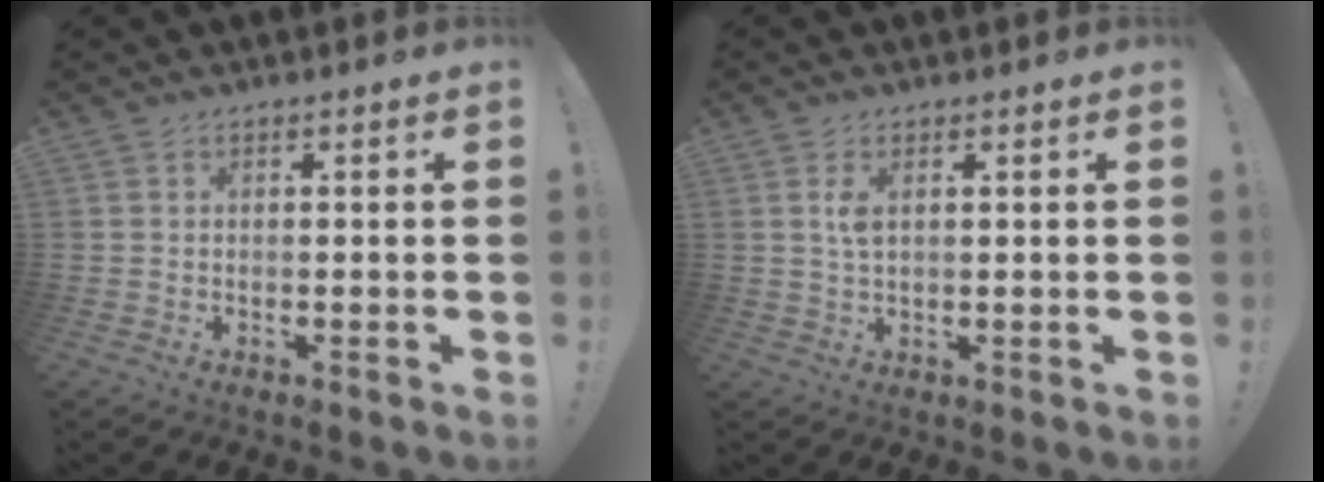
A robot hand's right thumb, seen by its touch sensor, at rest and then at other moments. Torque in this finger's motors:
{"motor_torque": [-0.02, 0.07, 0.21, 0.23, 0.04]}